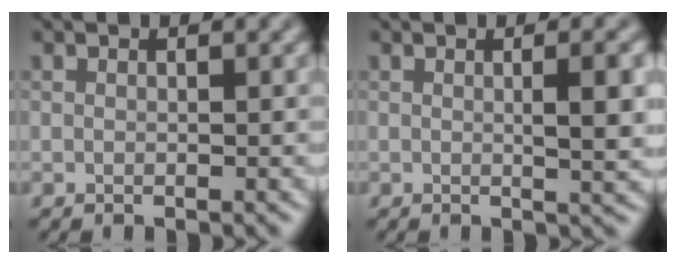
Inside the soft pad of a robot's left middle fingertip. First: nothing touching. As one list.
[{"total": 3.6, "force": [0.4, 0.9, 3.5], "torque": [-0.045, 0.004, 0.004]}]